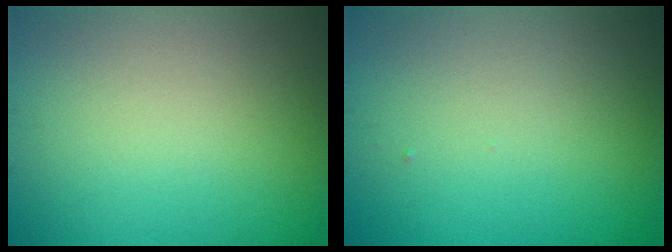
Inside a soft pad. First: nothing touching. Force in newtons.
{"total": 0.0}